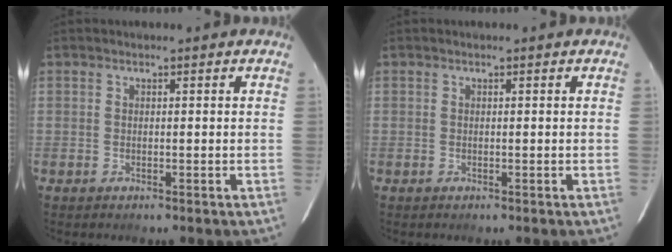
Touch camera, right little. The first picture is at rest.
{"total": 0.0}